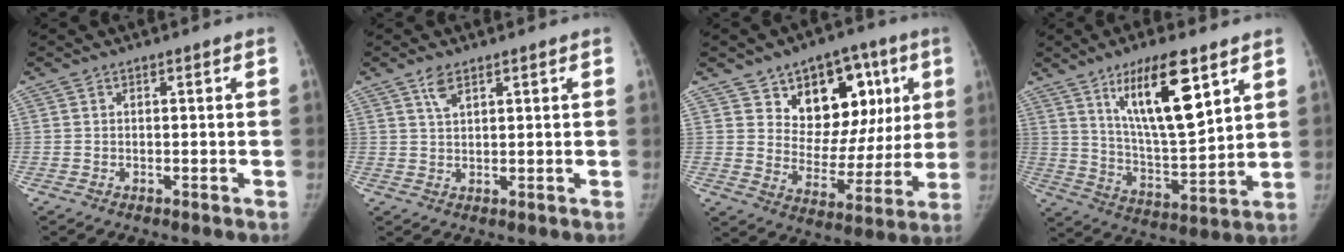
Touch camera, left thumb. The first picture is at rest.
{"total": 3.1, "force": [2.0, 1.3, 2.0], "torque": [-0.038, -0.003, 0.042]}
{"total": 18.1, "force": [7.8, 12.0, 11.0], "torque": [-0.088, -0.023, 0.122]}
{"total": 16.9, "force": [8.6, 4.8, 13.7], "torque": [-0.210, -0.051, 0.158]}